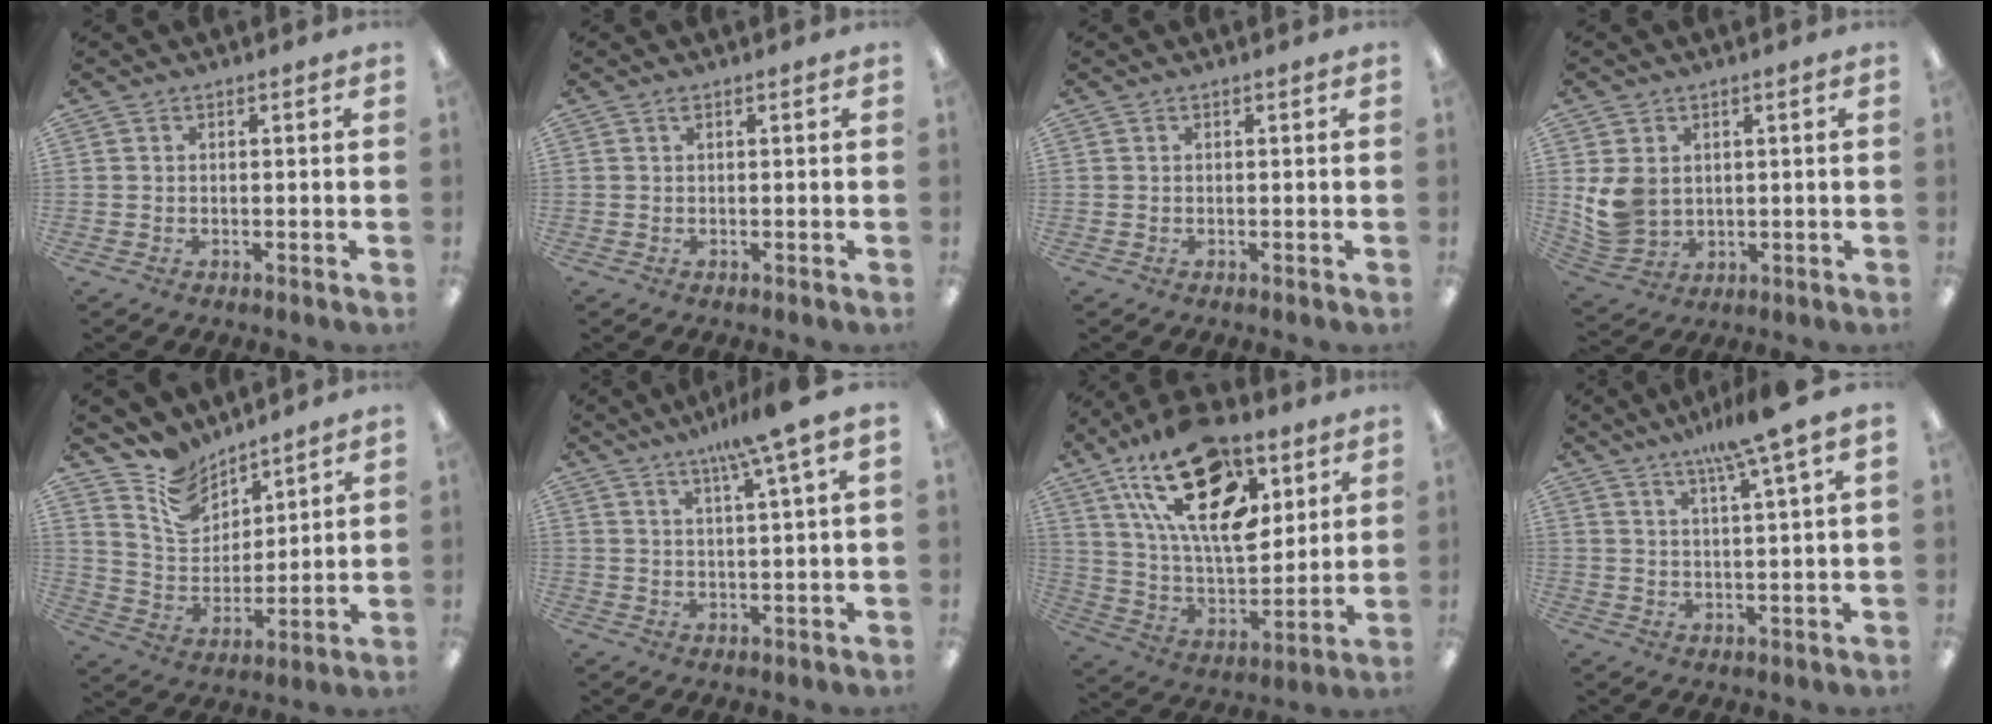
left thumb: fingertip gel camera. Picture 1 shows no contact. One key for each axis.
{"total": 0.7, "fx": 0.4, "fy": 0.1, "fz": 0.5, "tx": -0.011, "ty": 0.003, "tz": 0.007}
{"total": 0.0}
{"total": 7.7, "fx": 1.7, "fy": 6.4, "fz": 4.0, "tx": -0.084, "ty": 0.000, "tz": 0.035}
{"total": 9.2, "fx": 7.8, "fy": 4.6, "fz": 1.7, "tx": -0.052, "ty": -0.046, "tz": 0.152}
{"total": 8.2, "fx": 5.4, "fy": -0.4, "fz": 6.1, "tx": -0.108, "ty": -0.024, "tz": 0.085}
{"total": 25.4, "fx": 13.4, "fy": 13.0, "fz": 17.3, "tx": -0.311, "ty": -0.062, "tz": 0.235}
{"total": 8.9, "fx": 6.5, "fy": -0.2, "fz": 6.1, "tx": -0.110, "ty": -0.029, "tz": 0.104}